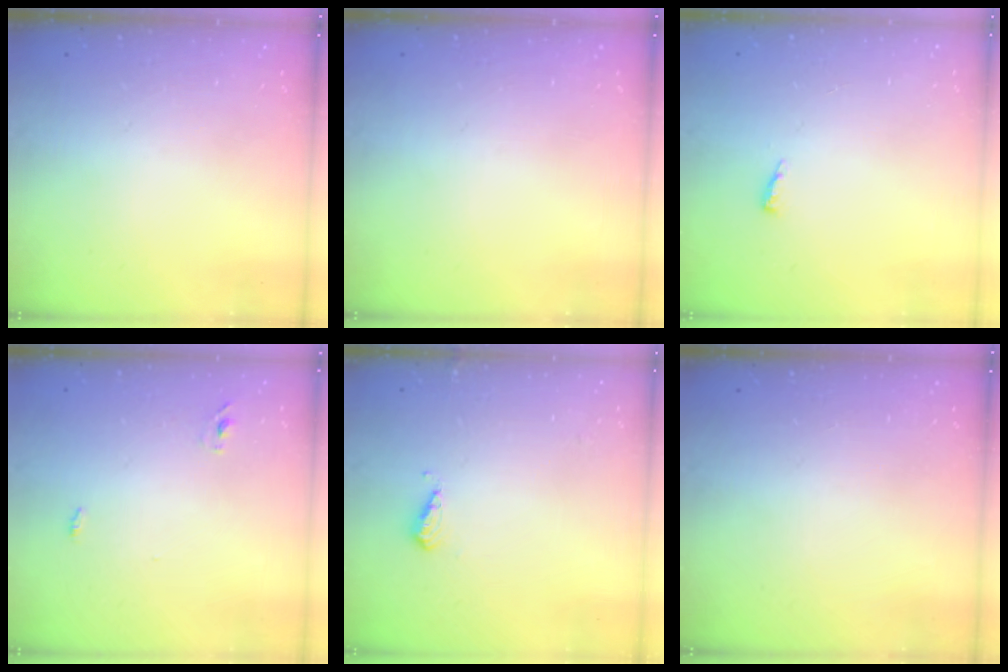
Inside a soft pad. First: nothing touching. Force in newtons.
{"total": 0.0}
{"total": 5.0, "press": 4.9, "slide": 0.9}
{"total": 2.9, "press": 2.7, "slide": 1.0}
{"total": 3.7, "press": 3.6, "slide": 1.0}
{"total": 0.0}